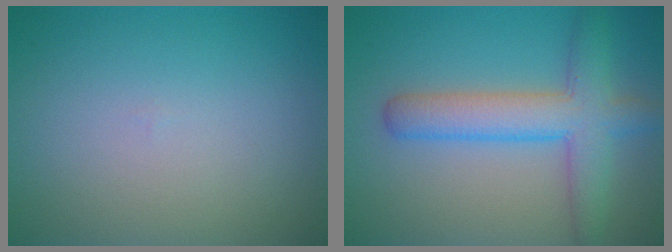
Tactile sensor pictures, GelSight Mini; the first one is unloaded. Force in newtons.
{"total": 4.6, "press": 4.5, "slide": 0.2}